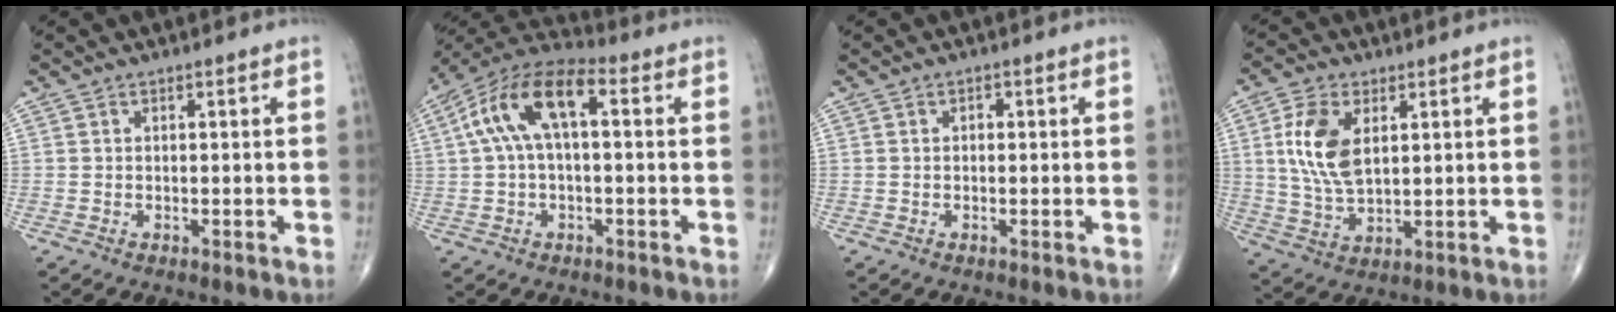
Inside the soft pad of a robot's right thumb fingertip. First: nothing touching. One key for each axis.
{"total": 13.2, "fx": 2.3, "fy": 6.1, "fz": 11.5, "tx": -0.228, "ty": 0.046, "tz": 0.033}
{"total": 0.8, "fx": 0.0, "fy": 0.6, "fz": 0.5, "tx": -0.005, "ty": 0.003, "tz": -0.001}
{"total": 10.4, "fx": 2.8, "fy": 5.7, "fz": 8.3, "tx": -0.166, "ty": -0.010, "tz": 0.058}